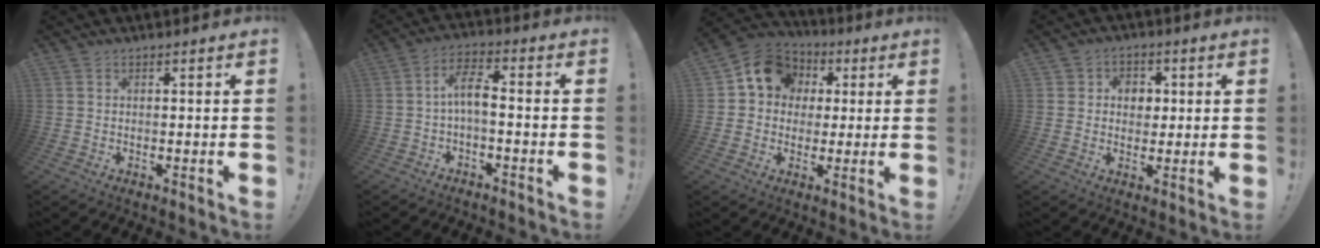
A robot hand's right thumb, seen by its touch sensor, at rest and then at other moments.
{"total": 7.1, "force": [-1.0, 2.7, 6.4], "torque": [-0.120, 0.009, -0.018]}
{"total": 12.6, "force": [3.3, 10.7, 5.8], "torque": [-0.082, 0.002, 0.069]}
{"total": 5.5, "force": [0.5, 5.3, 1.7], "torque": [-0.016, -0.002, 0.007]}